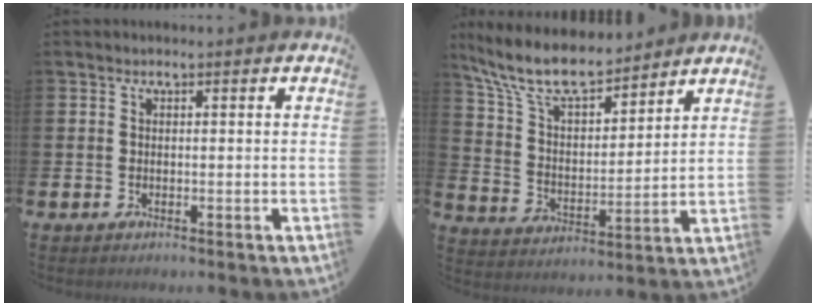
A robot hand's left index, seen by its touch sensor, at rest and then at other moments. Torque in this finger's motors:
{"motor_torque": [0.53, -0.75, 0.85, 0.21]}